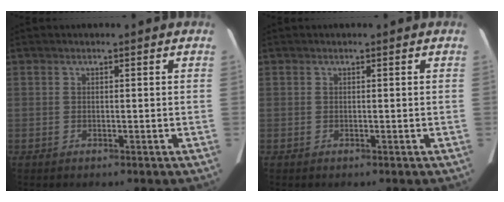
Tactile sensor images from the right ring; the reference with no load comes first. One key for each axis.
{"total": 0.0}